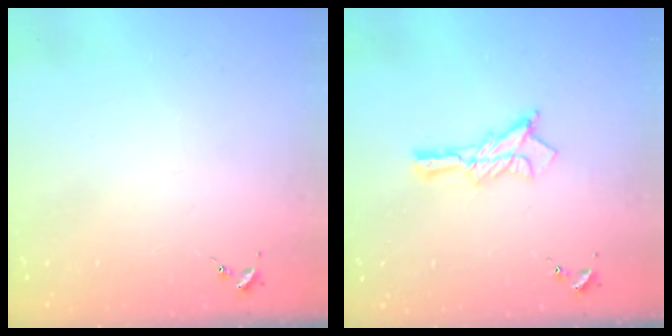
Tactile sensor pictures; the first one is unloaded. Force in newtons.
{"total": 10.6, "press": 10.6, "slide": 0.8}